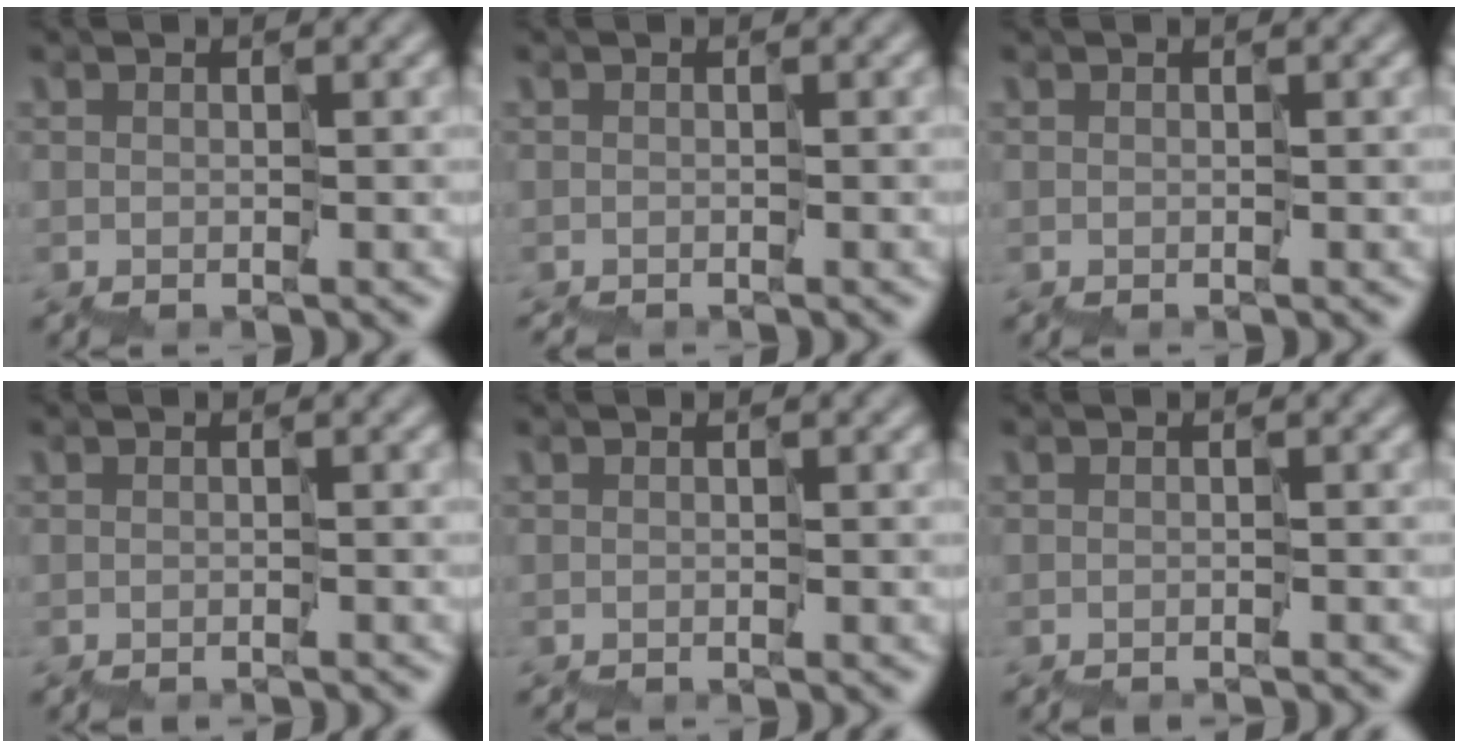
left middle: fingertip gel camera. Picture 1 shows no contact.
{"total": 0.9, "force": [-0.9, 0.0, -0.2], "torque": [0.006, -0.003, -0.016]}
{"total": 0.0}
{"total": 1.1, "force": [-1.1, 0.0, -0.1], "torque": [0.009, 0.001, -0.018]}
{"total": 0.6, "force": [-0.5, -0.2, -0.3], "torque": [0.008, 0.000, -0.009]}
{"total": 1.4, "force": [-1.4, -0.1, -0.2], "torque": [0.009, -0.002, -0.022]}